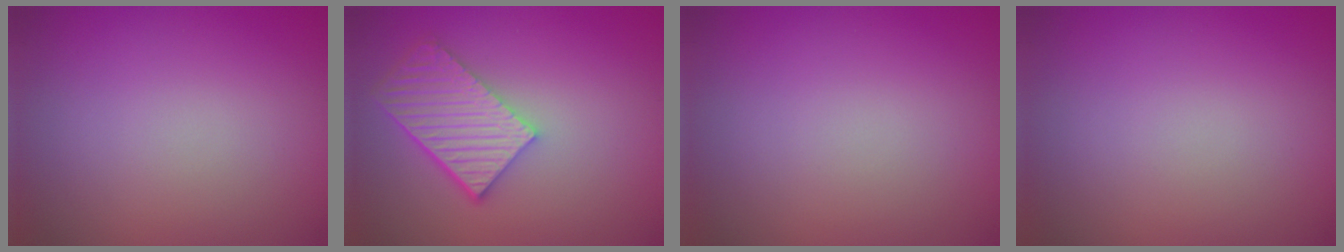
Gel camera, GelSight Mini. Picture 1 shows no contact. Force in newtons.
{"total": 5.7, "press": 4.3, "slide": 3.8}
{"total": 0.0}
{"total": 0.0}